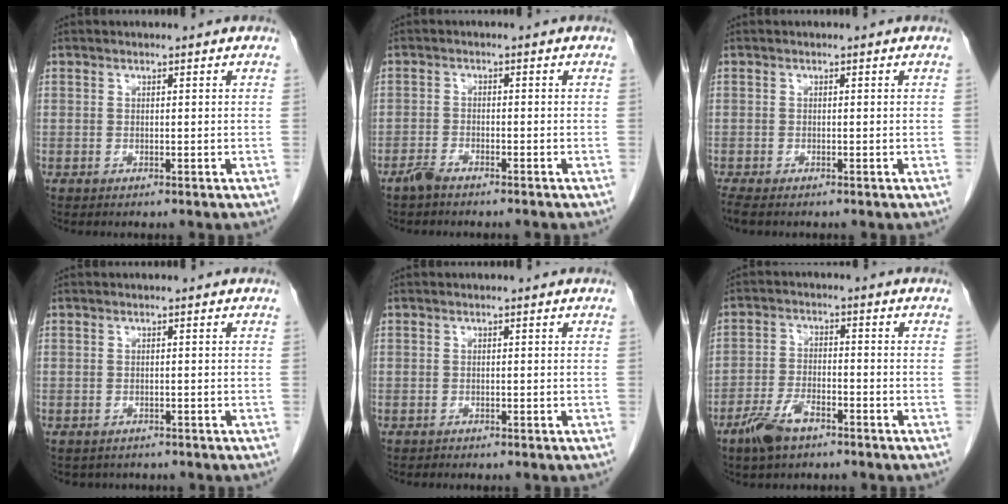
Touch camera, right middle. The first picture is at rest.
{"total": 2.4, "force": [-2.2, 0.3, 1.0], "torque": [-0.024, -0.002, -0.041]}
{"total": 2.3, "force": [-1.9, 0.6, 1.2], "torque": [-0.024, -0.008, -0.031]}
{"total": 2.4, "force": [-1.9, 1.4, 0.3], "torque": [-0.007, 0.002, -0.023]}
{"total": 0.0}
{"total": 6.0, "force": [-4.2, 2.2, 3.7], "torque": [-0.083, -0.004, -0.076]}